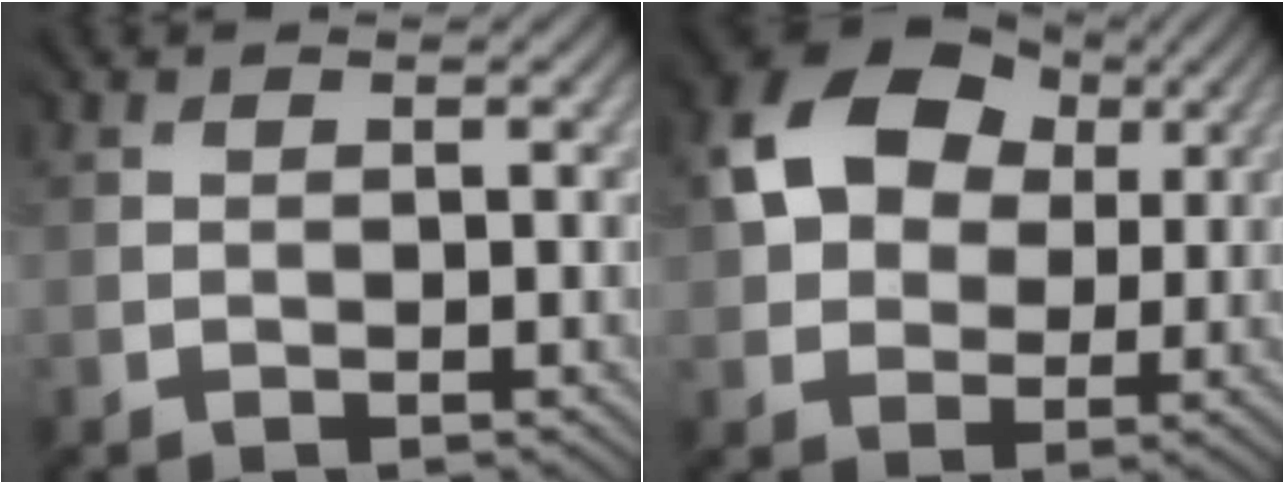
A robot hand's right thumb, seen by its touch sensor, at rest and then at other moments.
{"total": 11.3, "force": [4.3, 8.1, 6.6], "torque": [-0.156, 0.021, 0.073]}